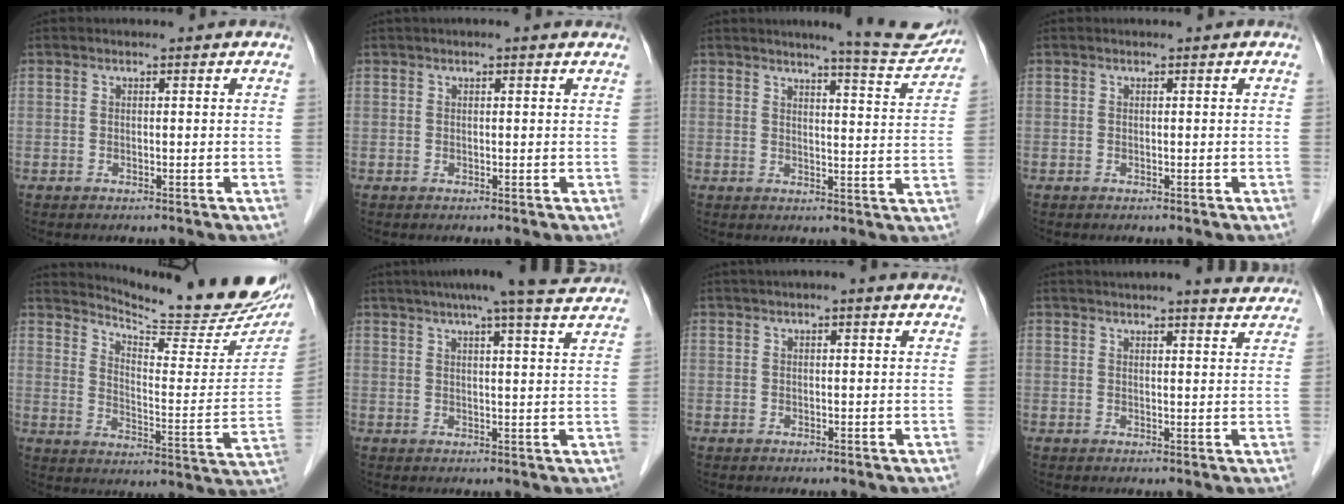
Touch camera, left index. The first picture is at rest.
{"total": 1.2, "force": [0.8, 0.2, 0.9], "torque": [-0.015, 0.017, 0.010]}
{"total": 7.9, "force": [7.5, 0.1, 2.5], "torque": [-0.034, -0.027, 0.083]}
{"total": 0.0}
{"total": 19.8, "force": [18.4, 1.5, 7.2], "torque": [-0.109, -0.090, 0.235]}
{"total": 13.6, "force": [11.7, 0.0, 6.8], "torque": [-0.109, 0.015, 0.144]}
{"total": 2.8, "force": [2.0, 0.2, 2.0], "torque": [-0.027, 0.024, 0.027]}
{"total": 8.4, "force": [7.8, 0.7, 3.2], "torque": [-0.039, 0.006, 0.081]}